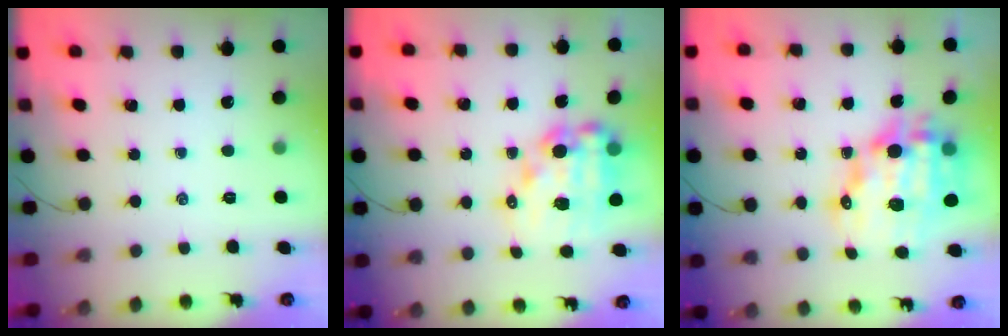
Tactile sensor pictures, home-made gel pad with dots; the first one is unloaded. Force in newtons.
{"total": 13.6, "press": 13.2, "slide": 3.3}
{"total": 17.9, "press": 17.4, "slide": 4.1}